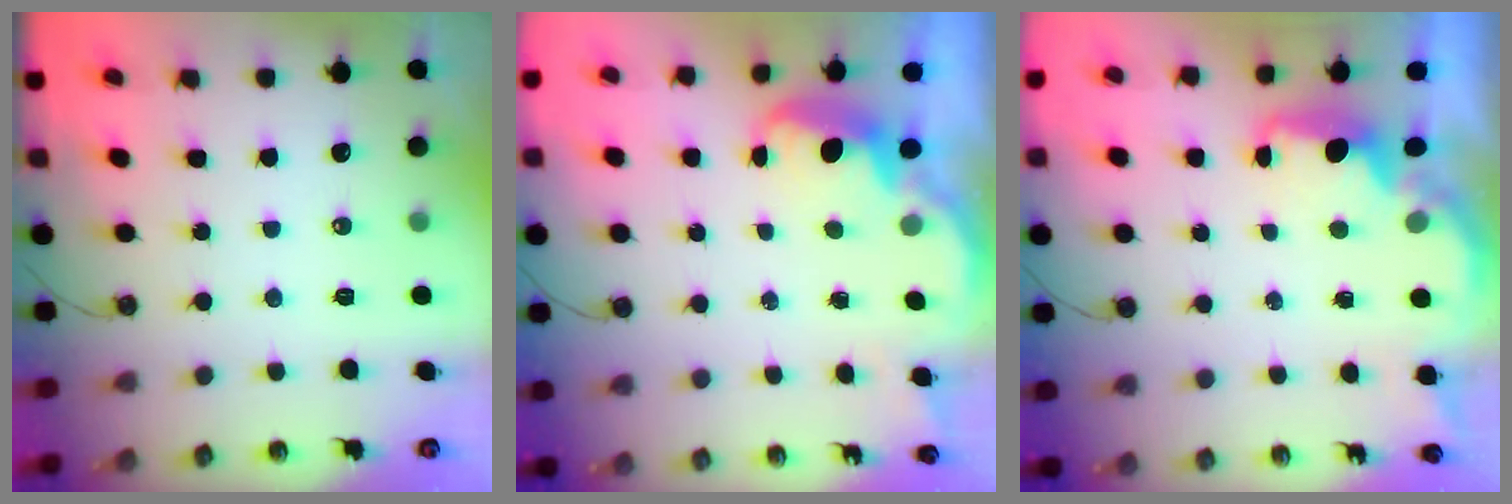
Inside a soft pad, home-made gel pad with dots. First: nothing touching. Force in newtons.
{"total": 2.5, "press": 2.4, "slide": 0.7}
{"total": 2.1, "press": 2.0, "slide": 0.7}